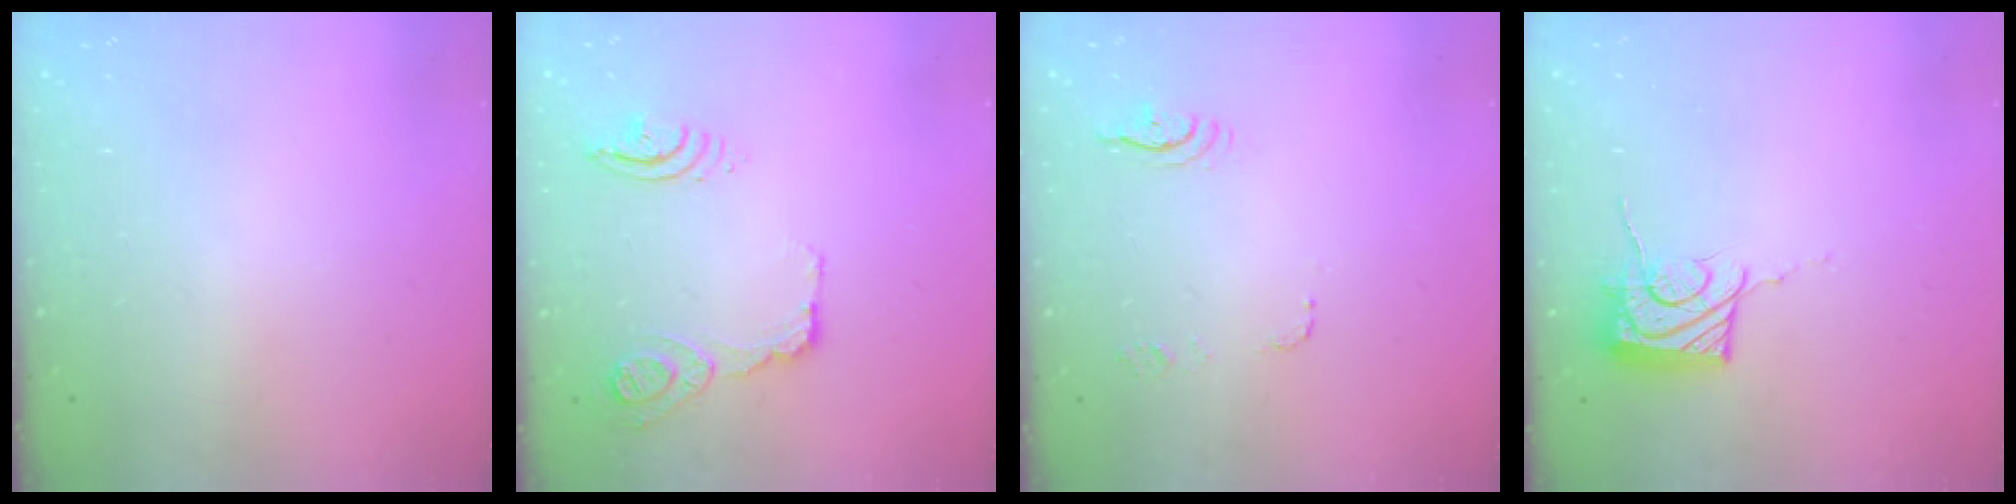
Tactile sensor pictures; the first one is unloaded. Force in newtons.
{"total": 21.3, "press": 16.2, "slide": 13.8}
{"total": 6.0, "press": 6.0, "slide": 0.4}
{"total": 12.2, "press": 12.0, "slide": 1.8}